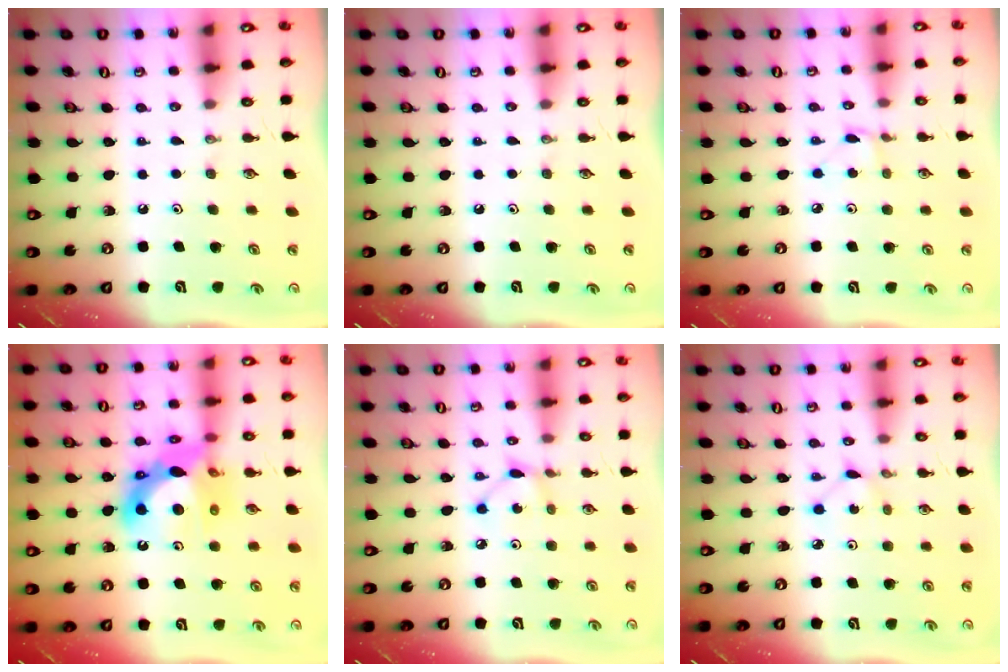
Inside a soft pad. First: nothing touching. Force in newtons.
{"total": 0.0}
{"total": 2.0, "press": 2.0, "slide": 0.2}
{"total": 14.3, "press": 14.1, "slide": 2.1}
{"total": 3.1, "press": 3.1, "slide": 0.2}
{"total": 1.2, "press": 1.2, "slide": 0.1}